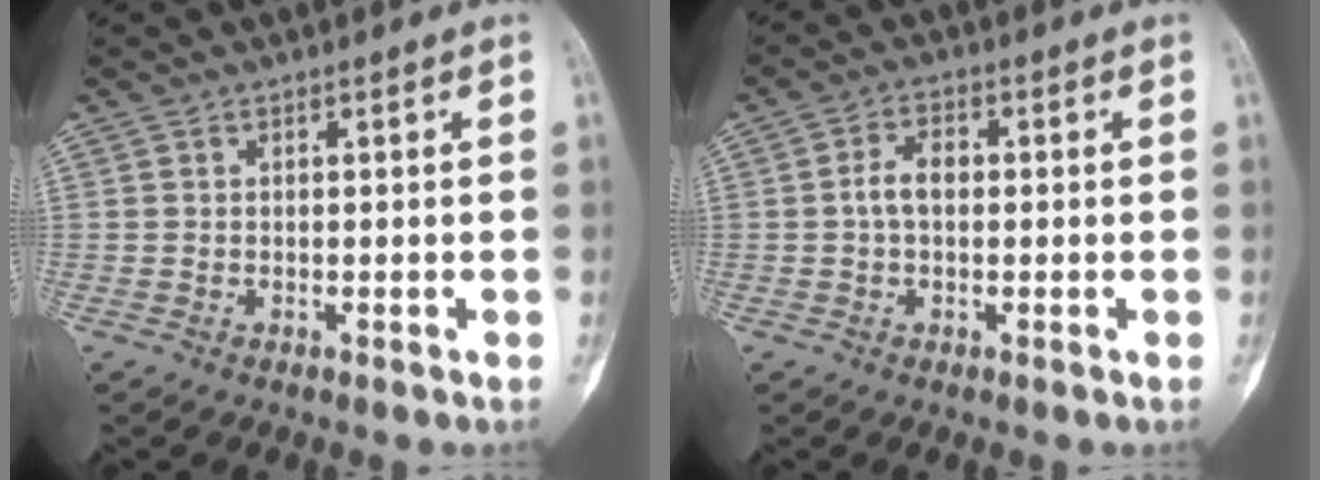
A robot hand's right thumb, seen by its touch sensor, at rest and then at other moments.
{"total": 4.1, "force": [0.0, 2.6, 3.2], "torque": [-0.054, 0.015, -0.006]}